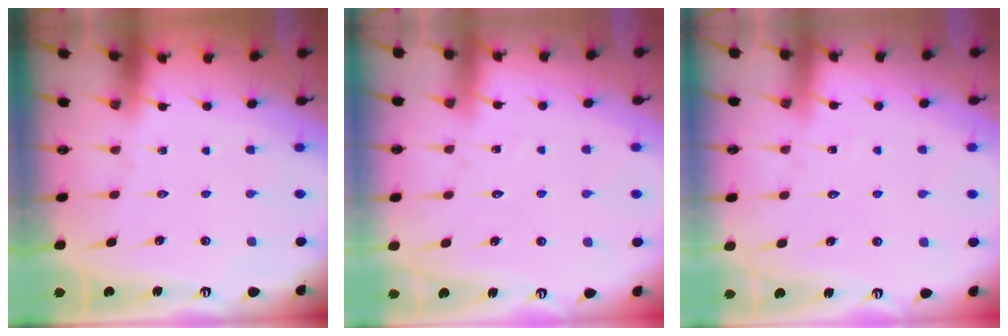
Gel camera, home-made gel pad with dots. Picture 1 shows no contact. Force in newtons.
{"total": 5.0, "press": 5.0, "slide": 0.3}
{"total": 6.2, "press": 6.2, "slide": 0.5}